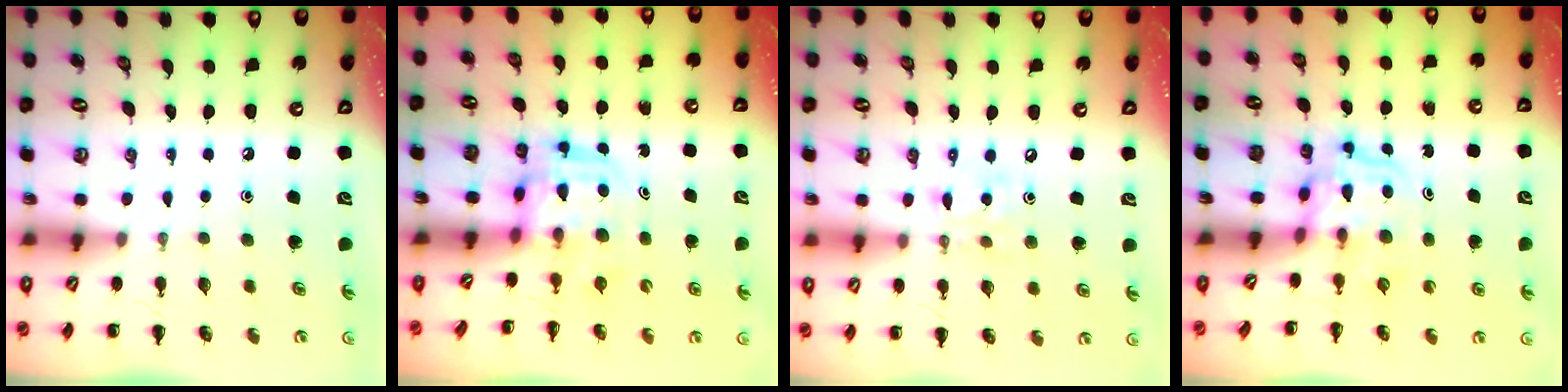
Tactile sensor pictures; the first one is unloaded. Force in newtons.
{"total": 3.1, "press": 3.1, "slide": 0.3}
{"total": 8.1, "press": 7.9, "slide": 1.6}
{"total": 3.3, "press": 3.3, "slide": 0.3}